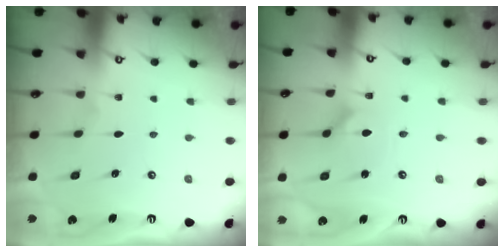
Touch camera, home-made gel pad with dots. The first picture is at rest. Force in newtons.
{"total": 2.5, "press": 2.5, "slide": 0.3}